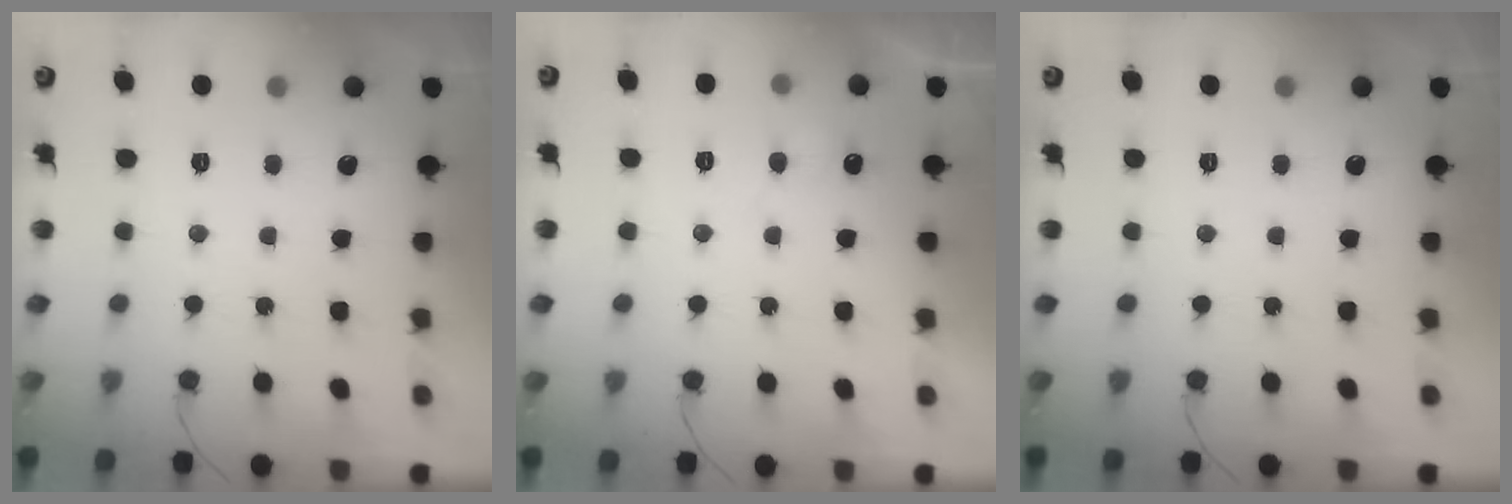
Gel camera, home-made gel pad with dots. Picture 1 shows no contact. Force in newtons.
{"total": 6.0, "press": 6.0, "slide": 0.6}
{"total": 0.0}